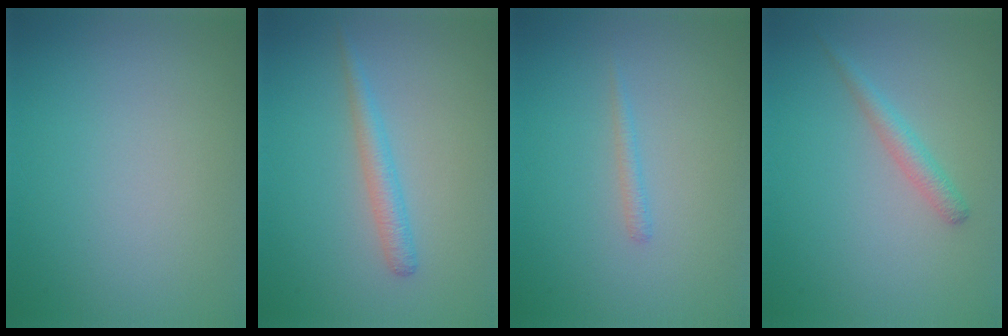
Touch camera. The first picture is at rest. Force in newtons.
{"total": 1.9, "press": 1.8, "slide": 0.1}
{"total": 0.8, "press": 0.8, "slide": 0.1}
{"total": 1.6, "press": 1.6, "slide": 0.1}